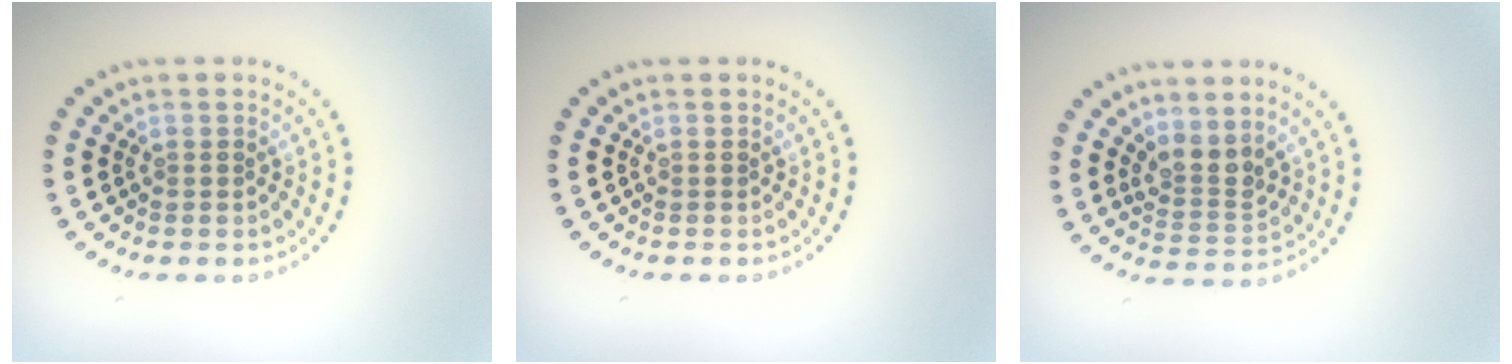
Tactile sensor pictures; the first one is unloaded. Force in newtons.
{"total": 0.0}
{"total": 2.5, "press": 1.9, "slide": 1.7}